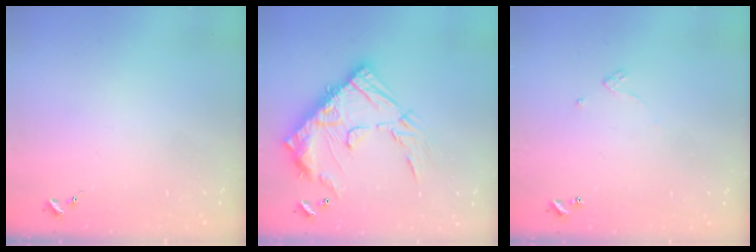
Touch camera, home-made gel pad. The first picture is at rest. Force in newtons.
{"total": 21.0, "press": 21.0, "slide": 1.6}
{"total": 2.4, "press": 2.4, "slide": 0.2}